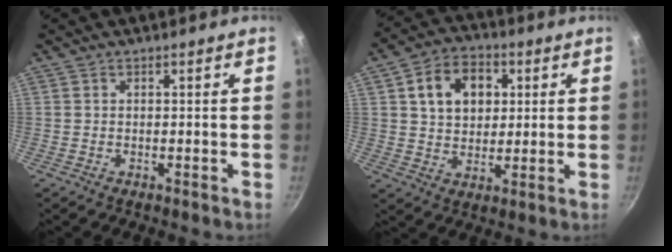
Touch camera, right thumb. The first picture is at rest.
{"total": 11.6, "force": [3.2, 8.7, 7.0], "torque": [-0.089, 0.005, 0.048]}